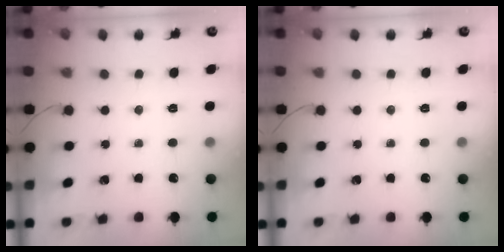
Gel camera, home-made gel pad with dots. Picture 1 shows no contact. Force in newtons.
{"total": 0.0}